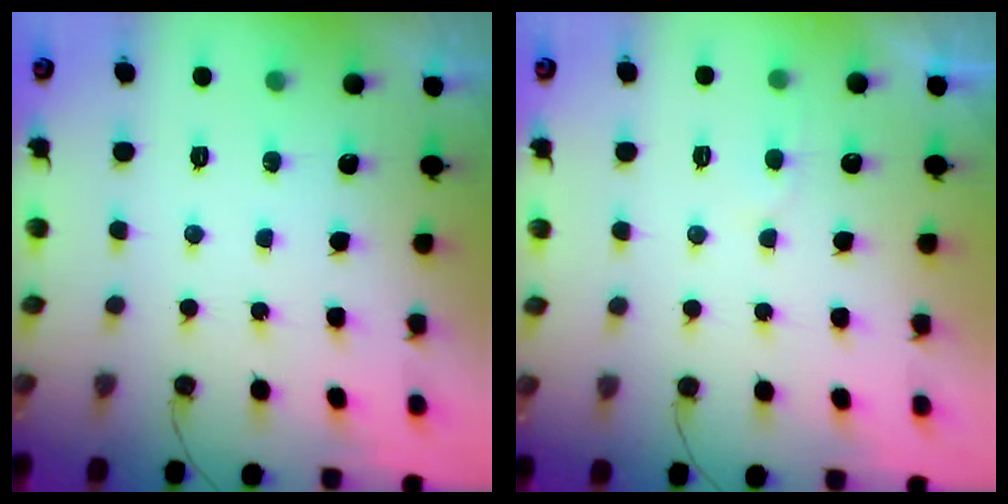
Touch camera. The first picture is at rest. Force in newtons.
{"total": 3.0, "press": 3.0, "slide": 0.3}